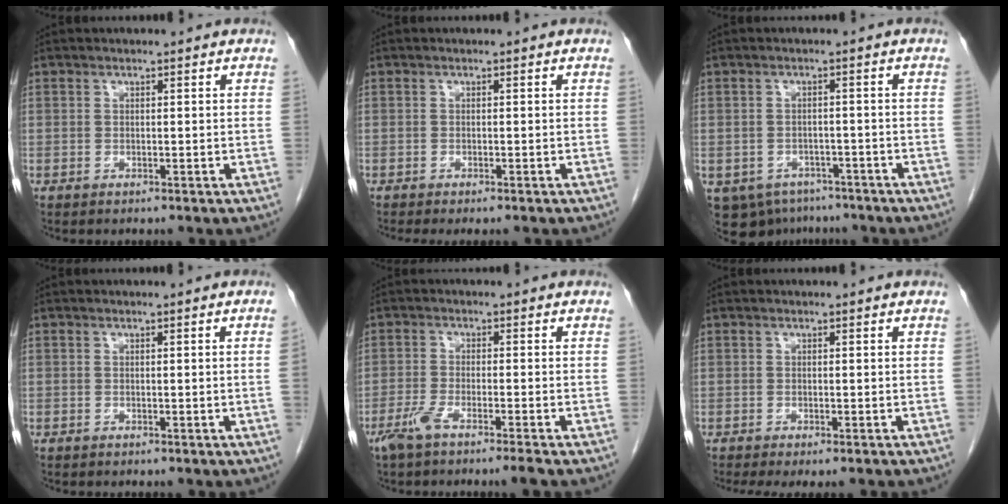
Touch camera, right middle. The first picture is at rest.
{"total": 2.3, "force": [-2.0, 0.3, 1.2], "torque": [-0.012, -0.005, -0.026]}
{"total": 9.5, "force": [-6.3, 6.6, 2.7], "torque": [-0.060, 0.001, -0.079]}
{"total": 0.6, "force": [-0.1, -0.3, 0.6], "torque": [-0.004, 0.001, -0.001]}
{"total": 4.9, "force": [-3.6, -0.4, 3.3], "torque": [-0.062, -0.007, -0.071]}
{"total": 3.6, "force": [-2.9, 0.7, 2.1], "torque": [-0.026, -0.010, -0.042]}